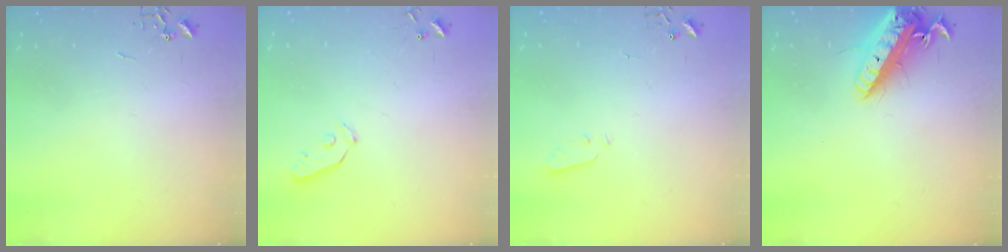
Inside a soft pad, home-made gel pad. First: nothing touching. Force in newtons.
{"total": 4.7, "press": 4.6, "slide": 0.7}
{"total": 3.0, "press": 3.0, "slide": 0.3}
{"total": 17.4, "press": 17.0, "slide": 3.4}